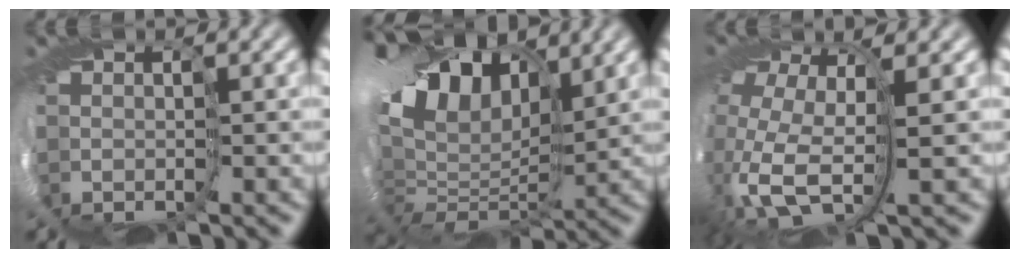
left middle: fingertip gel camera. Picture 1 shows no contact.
{"total": 14.1, "force": [6.2, 8.5, 9.4], "torque": [-0.193, 0.023, 0.113]}
{"total": 11.7, "force": [-1.9, 6.6, 9.5], "torque": [-0.218, -0.034, -0.022]}